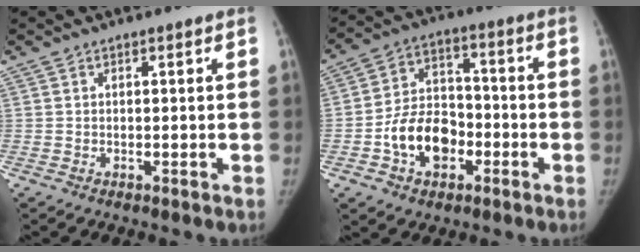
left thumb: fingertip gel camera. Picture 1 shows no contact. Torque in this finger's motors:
{"motor_torque": [-0.06, 1.92, 0.44, -0.34, 0.16]}